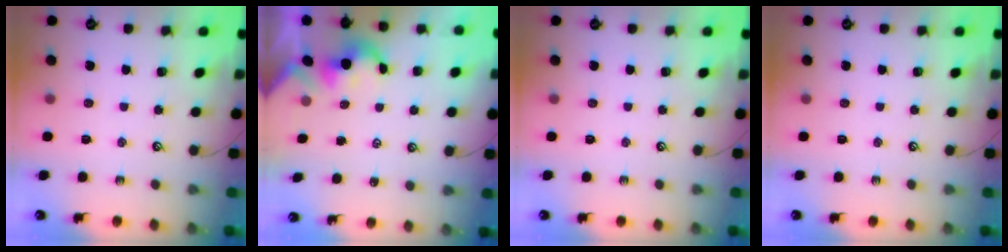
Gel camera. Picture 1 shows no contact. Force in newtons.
{"total": 1.3, "press": 1.3, "slide": 0.2}
{"total": 0.0}
{"total": 0.0}